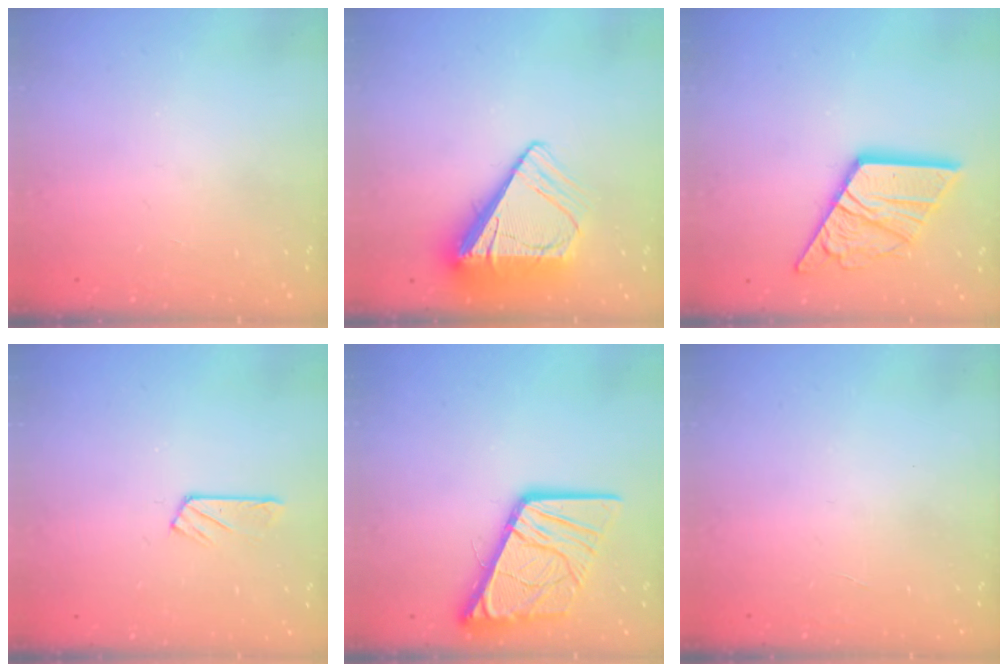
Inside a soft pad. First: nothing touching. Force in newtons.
{"total": 11.6, "press": 11.5, "slide": 1.5}
{"total": 17.2, "press": 17.1, "slide": 1.8}
{"total": 4.3, "press": 4.3, "slide": 0.5}
{"total": 16.0, "press": 15.9, "slide": 2.1}
{"total": 0.0}